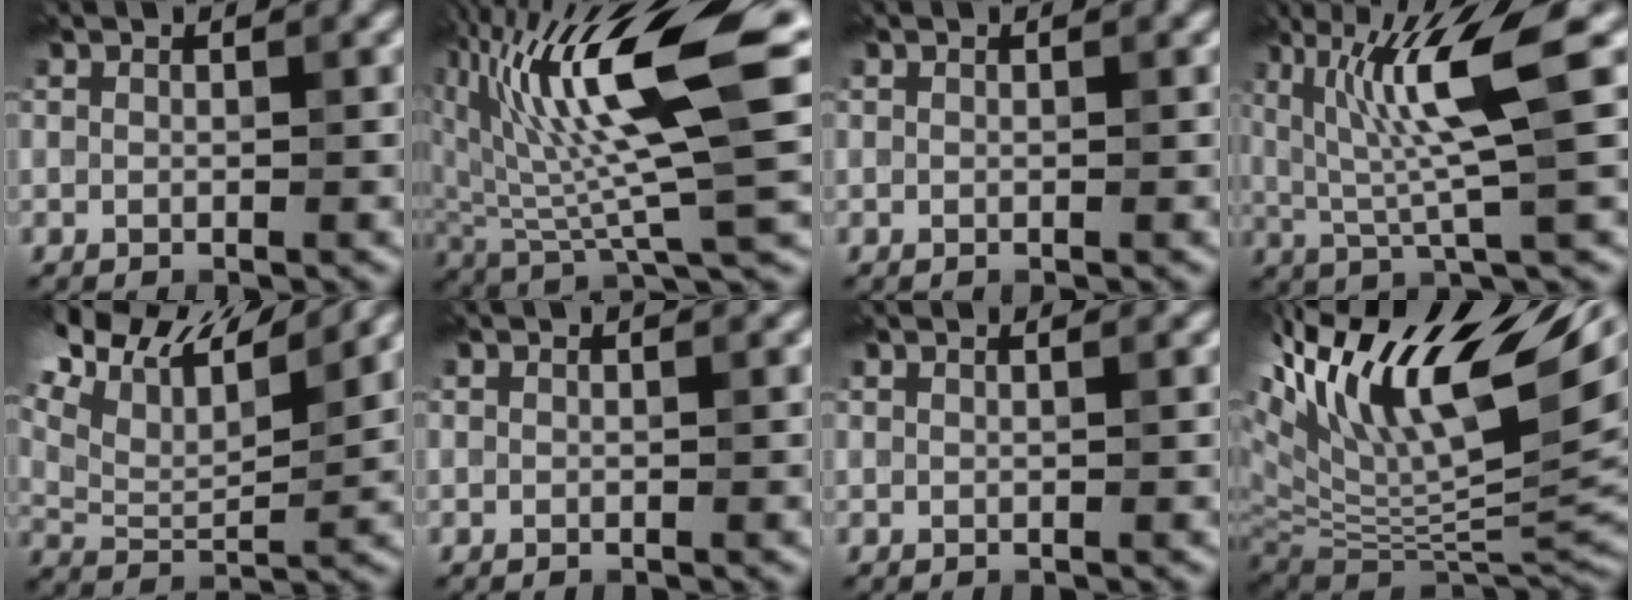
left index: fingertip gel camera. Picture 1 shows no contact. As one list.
[{"total": 12.7, "force": [4.2, 3.6, 11.4], "torque": [-0.213, 0.010, 0.081]}, {"total": 0.0}, {"total": 7.1, "force": [1.3, 1.0, 6.9], "torque": [-0.126, -0.001, 0.033]}, {"total": 11.6, "force": [7.3, 4.6, 7.8], "torque": [-0.153, 0.042, 0.135]}, {"total": 0.0}, {"total": 1.2, "force": [0.8, 0.6, 0.6], "torque": [0.007, 0.012, -0.008]}, {"total": 16.5, "force": [5.5, 7.0, 13.8], "torque": [-0.252, 0.010, 0.133]}]